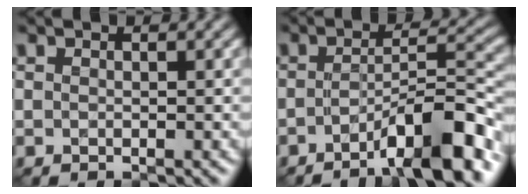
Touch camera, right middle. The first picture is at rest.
{"total": 7.6, "force": [-4.5, 1.4, 5.9], "torque": [-0.085, 0.016, -0.078]}